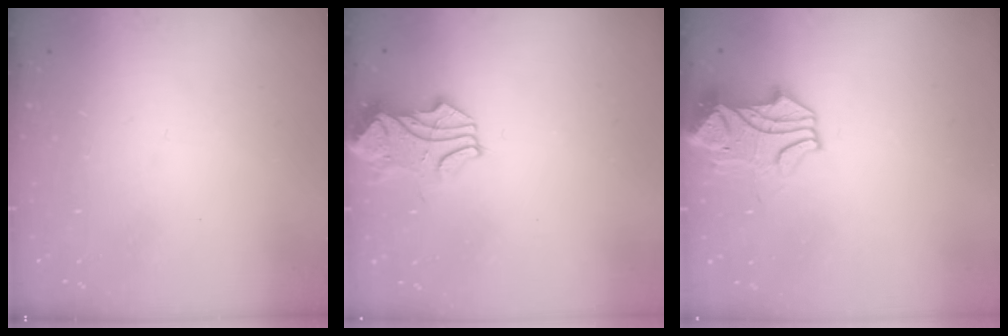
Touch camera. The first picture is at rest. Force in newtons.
{"total": 1.7, "press": 1.5, "slide": 0.8}
{"total": 7.7, "press": 7.7, "slide": 1.0}